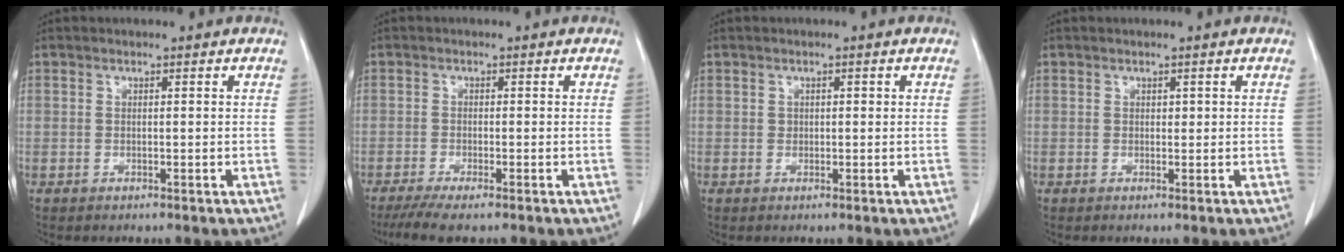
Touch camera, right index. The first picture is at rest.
{"total": 5.0, "force": [-3.8, 0.5, 3.3], "torque": [-0.056, -0.012, -0.063]}
{"total": 1.0, "force": [0.2, 0.7, 0.6], "torque": [-0.008, 0.005, 0.004]}
{"total": 0.6, "force": [0.2, 0.4, 0.3], "torque": [0.001, 0.000, 0.001]}